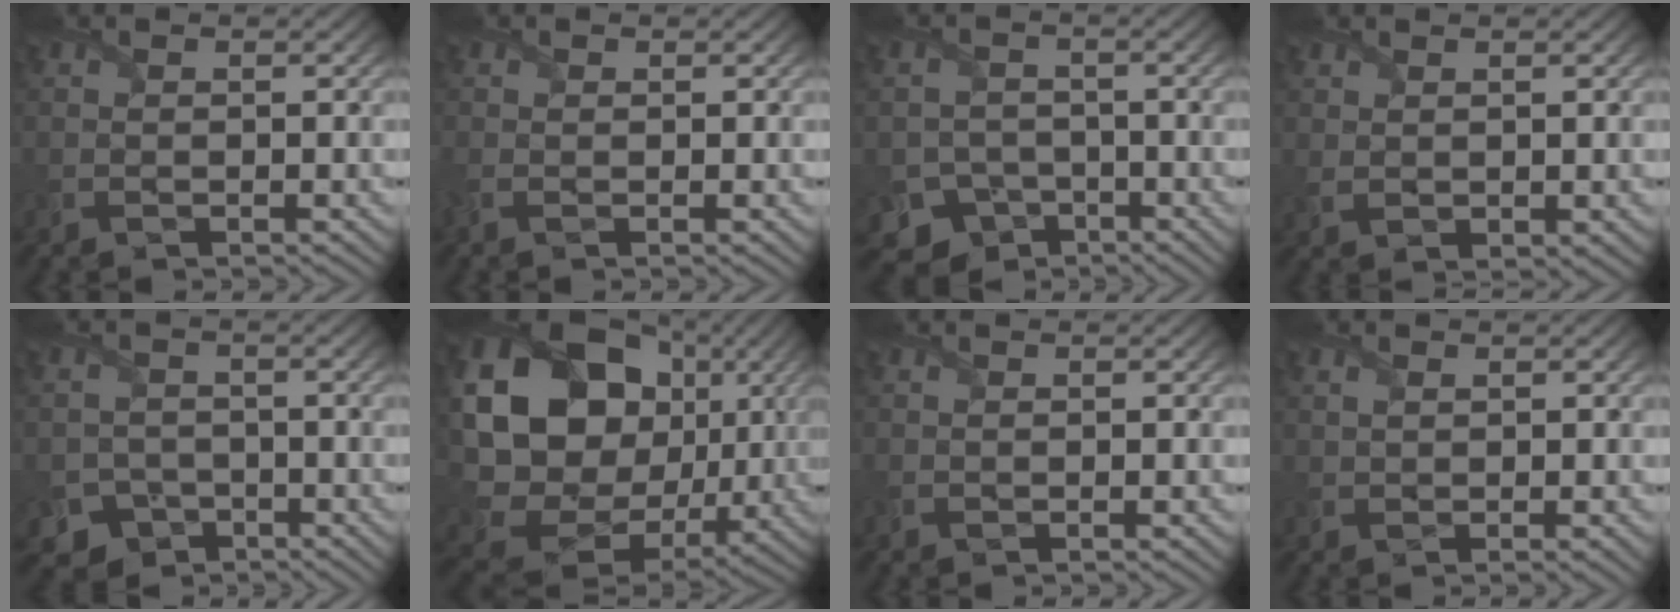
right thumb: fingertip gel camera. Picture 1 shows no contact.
{"total": 0.9, "force": [-0.3, 0.3, 0.8], "torque": [-0.026, -0.003, -0.012]}
{"total": 6.1, "force": [-4.1, 4.4, 1.2], "torque": [-0.015, -0.014, -0.071]}
{"total": 1.7, "force": [0.8, 1.0, 1.2], "torque": [-0.030, -0.005, 0.022]}
{"total": 4.1, "force": [-2.9, 2.9, 0.5], "torque": [-0.003, -0.002, -0.053]}
{"total": 24.1, "force": [3.2, 19.7, 13.5], "torque": [-0.336, -0.035, 0.074]}
{"total": 0.0}
{"total": 1.5, "force": [0.7, 0.6, 1.1], "torque": [-0.027, 0.000, 0.016]}